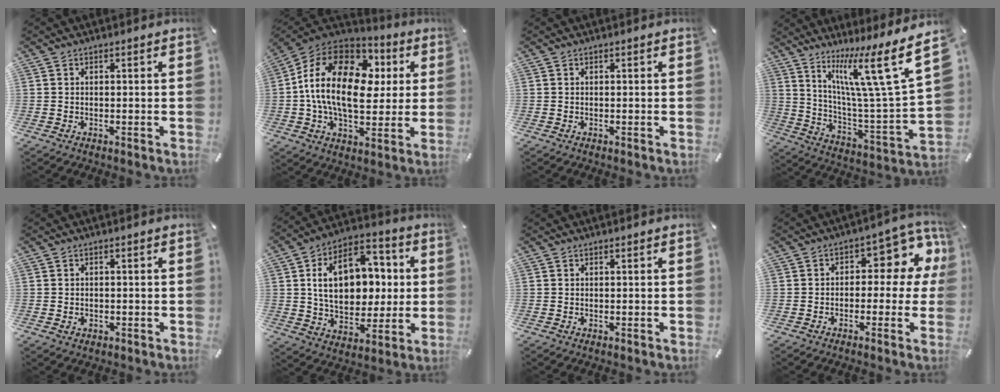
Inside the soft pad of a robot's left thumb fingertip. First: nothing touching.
{"total": 21.8, "force": [3.0, 14.1, 16.4], "torque": [-0.319, 0.003, 0.049]}
{"total": 0.0}
{"total": 20.1, "force": [11.8, 3.0, 15.9], "torque": [-0.259, -0.088, 0.177]}
{"total": 1.2, "force": [-0.3, 1.0, 0.6], "torque": [-0.013, 0.004, -0.009]}
{"total": 18.2, "force": [2.8, 13.1, 12.3], "torque": [-0.196, 0.000, 0.056]}
{"total": 0.0}
{"total": 9.6, "force": [2.6, 5.3, 7.6], "torque": [-0.089, -0.024, 0.038]}